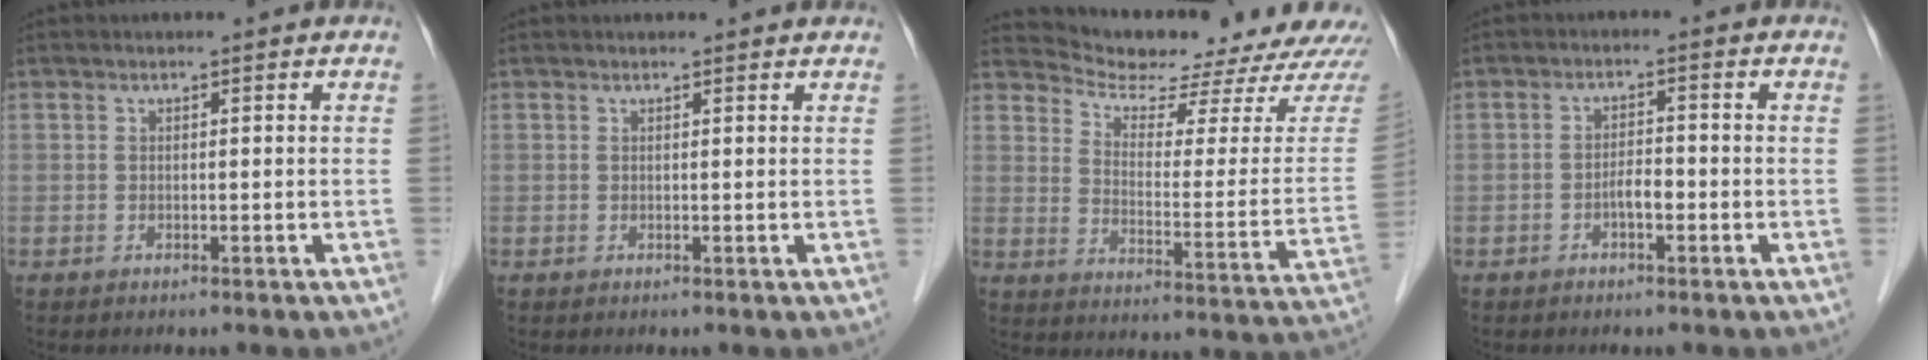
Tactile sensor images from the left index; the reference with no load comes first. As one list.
[{"total": 1.8, "force": [1.7, 0.2, 0.1], "torque": [-0.012, 0.006, 0.015]}, {"total": 18.4, "force": [17.8, 1.1, 4.3], "torque": [-0.063, -0.077, 0.228]}, {"total": 2.3, "force": [-1.2, 0.8, 1.8], "torque": [-0.029, 0.005, -0.021]}]